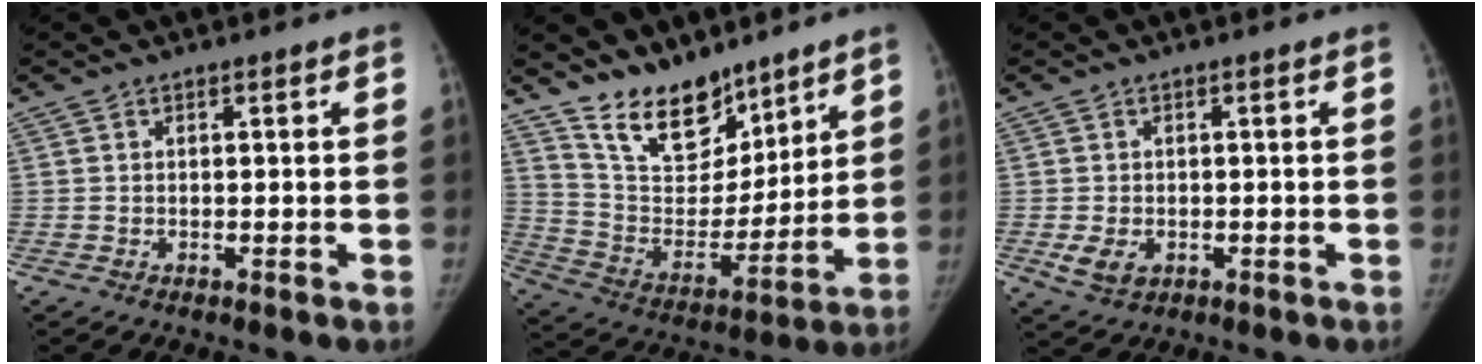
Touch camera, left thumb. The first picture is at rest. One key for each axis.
{"total": 15.4, "fx": 12.3, "fy": 7.2, "fz": 5.8, "tx": -0.056, "ty": -0.083, "tz": 0.232}
{"total": 3.9, "fx": -0.8, "fy": 2.9, "fz": 2.4, "tx": -0.043, "ty": -0.006, "tz": -0.005}